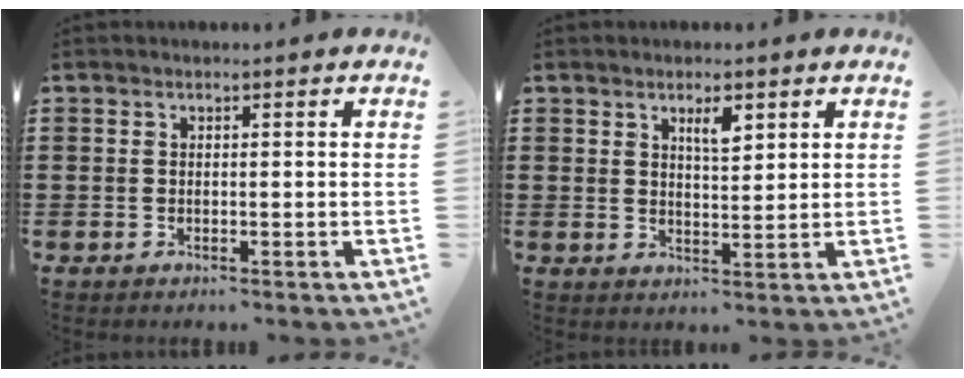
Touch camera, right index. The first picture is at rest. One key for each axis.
{"total": 3.1, "fx": 1.9, "fy": 0.9, "fz": 2.2, "tx": -0.033, "ty": -0.002, "tz": 0.029}